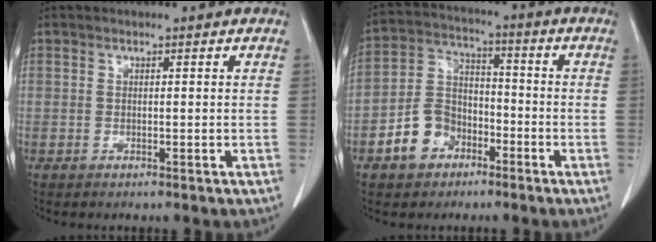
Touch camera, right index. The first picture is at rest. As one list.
[{"total": 8.4, "force": [-4.1, 6.4, 3.6], "torque": [-0.085, 0.023, -0.069]}]